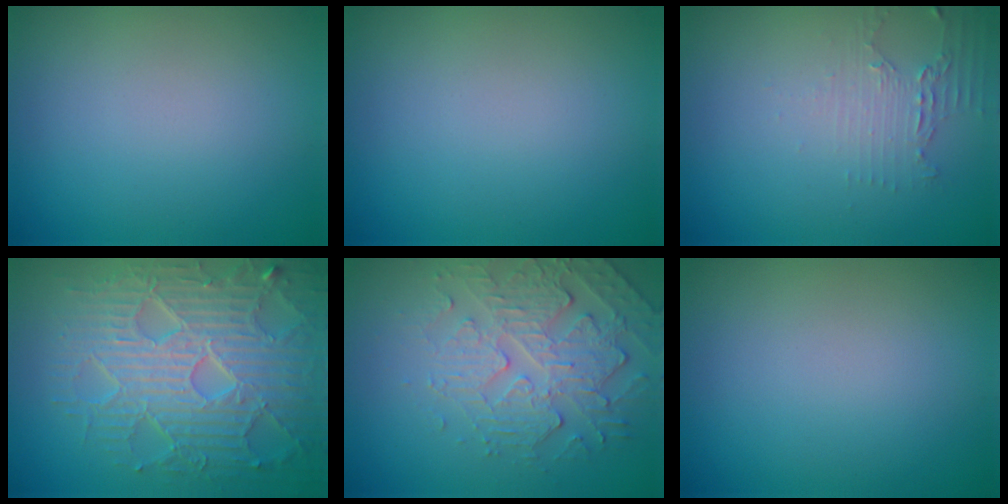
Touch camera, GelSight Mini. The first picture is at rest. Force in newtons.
{"total": 0.0}
{"total": 1.9, "press": 1.3, "slide": 1.4}
{"total": 8.0, "press": 6.1, "slide": 5.1}
{"total": 4.8, "press": 3.8, "slide": 3.0}
{"total": 0.0}